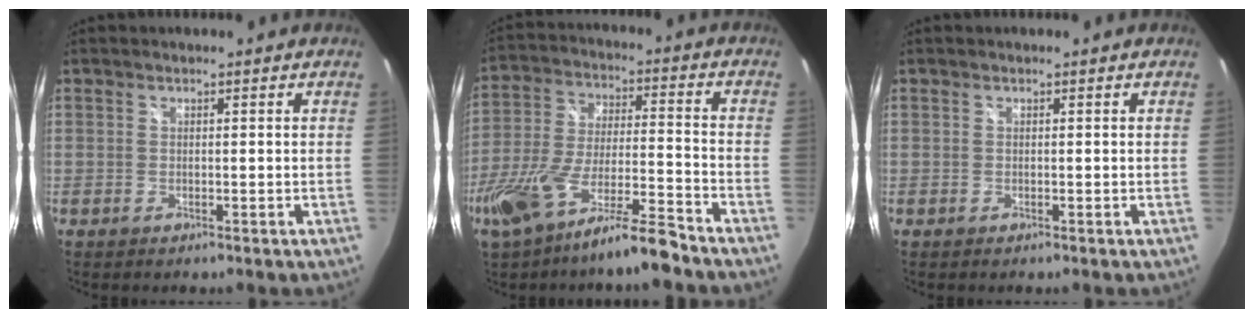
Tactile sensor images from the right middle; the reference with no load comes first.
{"total": 15.3, "force": [-11.4, 1.6, 10.1], "torque": [-0.206, -0.026, -0.198]}
{"total": 0.0}